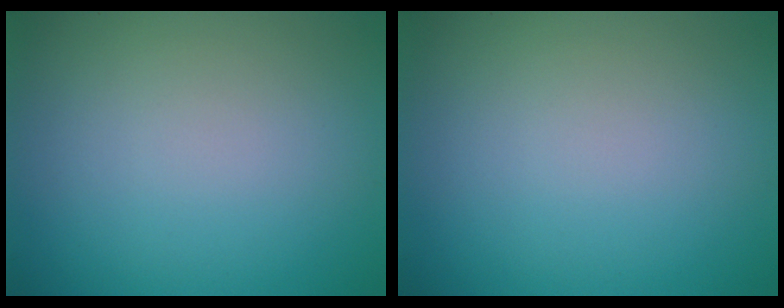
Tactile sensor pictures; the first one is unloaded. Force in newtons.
{"total": 0.0}